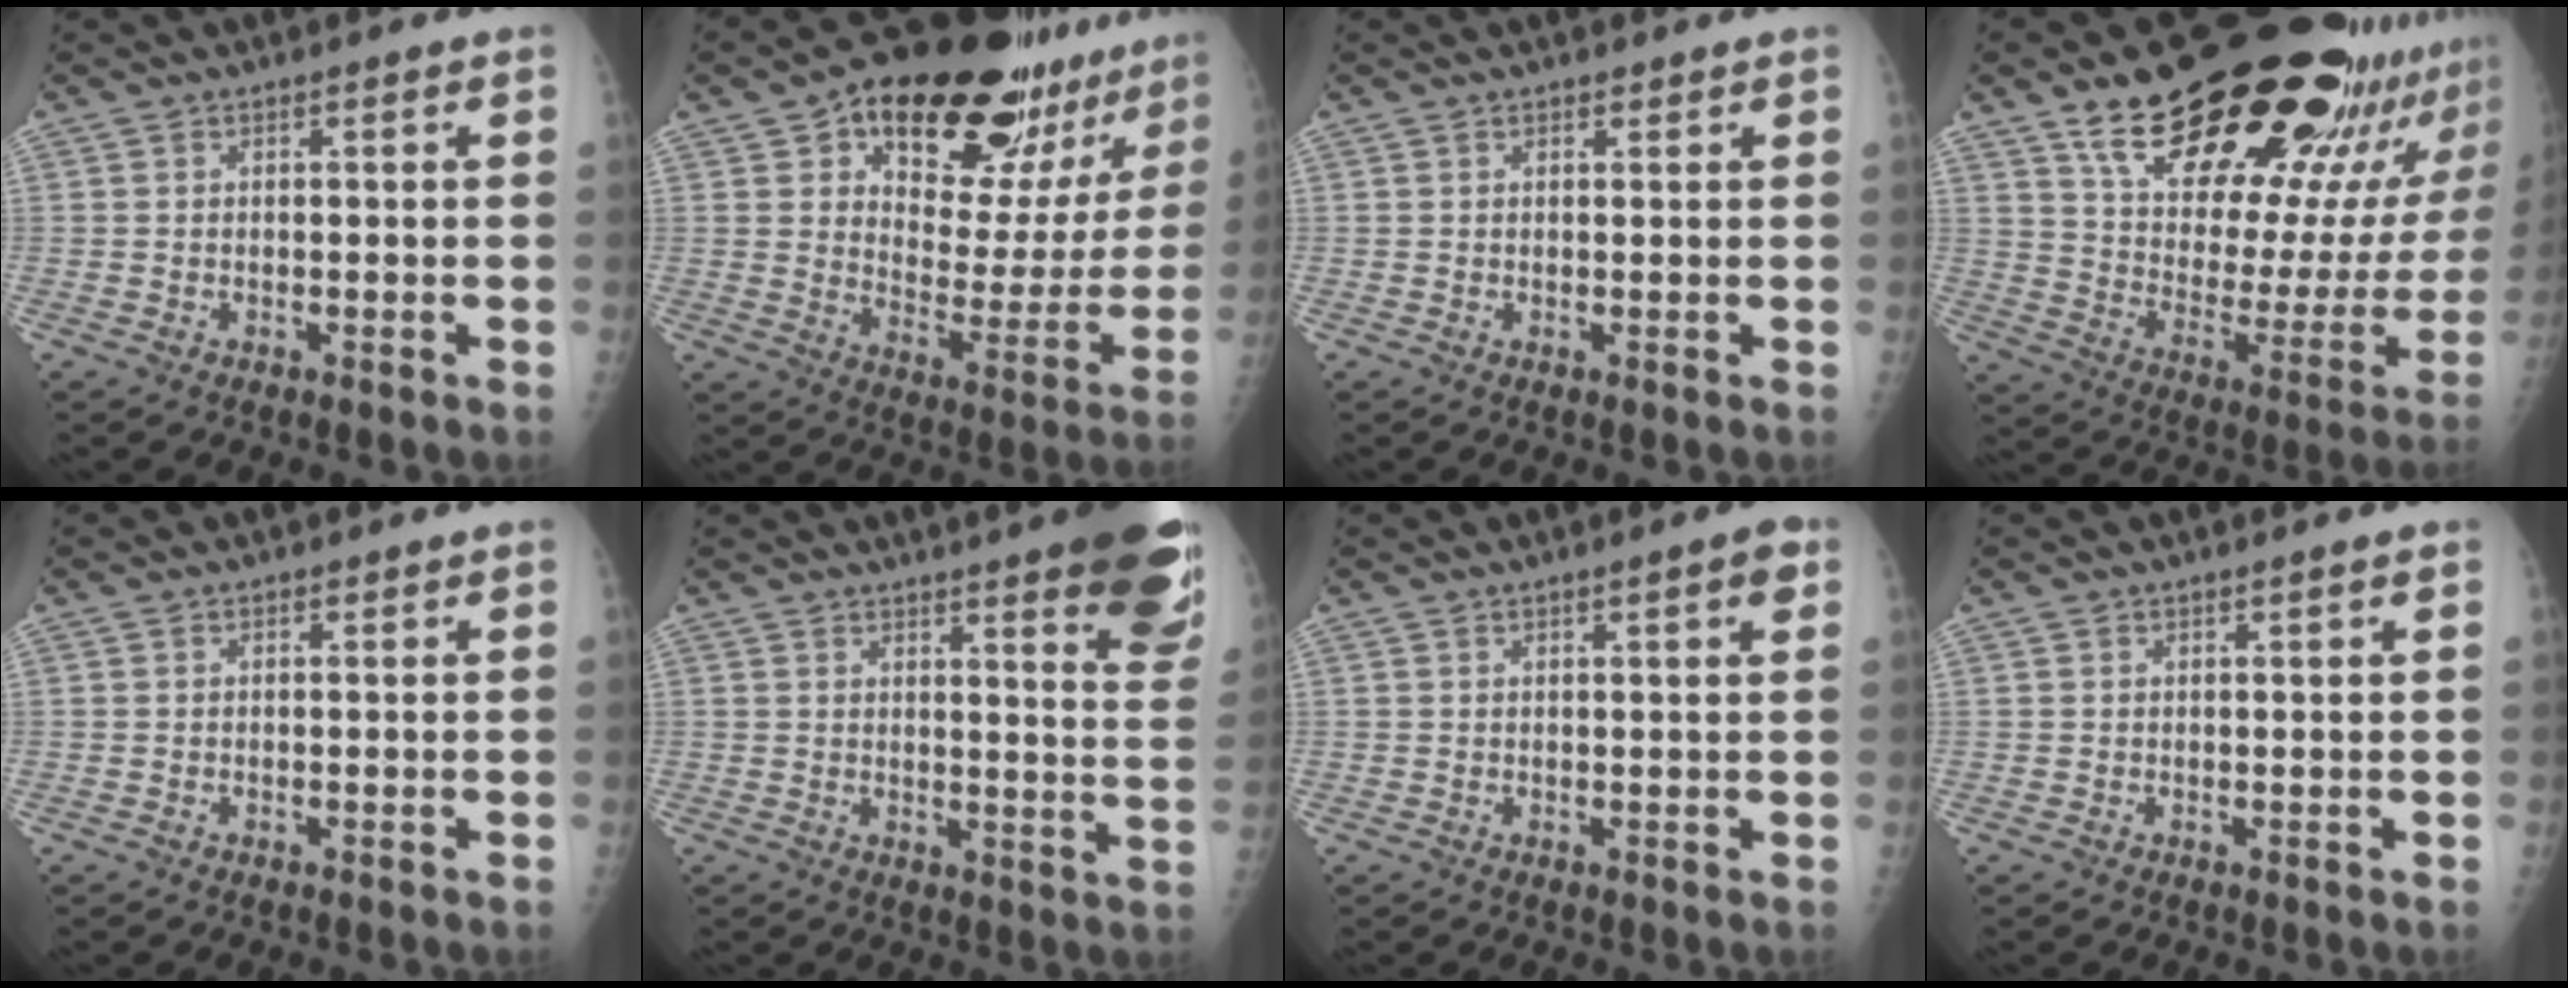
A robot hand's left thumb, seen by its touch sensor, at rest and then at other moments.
{"total": 28.2, "force": [18.6, 12.3, 17.2], "torque": [-0.201, -0.067, 0.264]}
{"total": 0.8, "force": [0.7, 0.4, 0.2], "torque": [-0.002, -0.004, 0.009]}
{"total": 33.3, "force": [24.5, 10.9, 19.8], "torque": [-0.274, -0.106, 0.356]}
{"total": 0.0}
{"total": 18.2, "force": [11.8, 3.3, 13.5], "torque": [-0.146, -0.054, 0.135]}
{"total": 3.2, "force": [1.6, 0.5, 2.7], "torque": [-0.032, -0.004, 0.021]}
{"total": 1.1, "force": [0.7, 0.0, 0.8], "torque": [-0.010, -0.001, 0.011]}